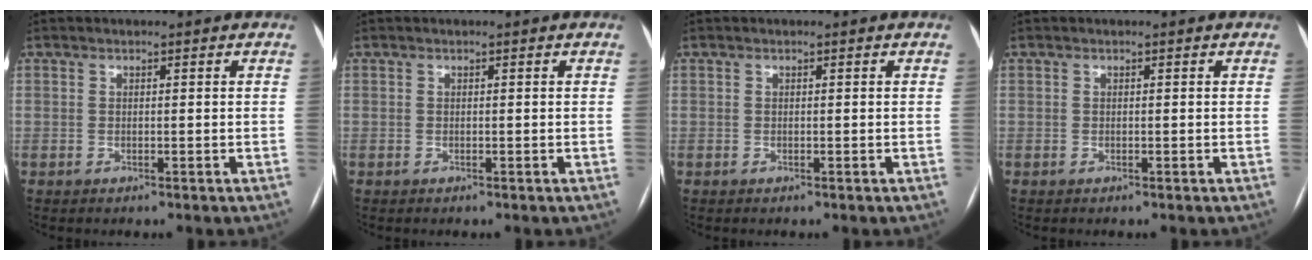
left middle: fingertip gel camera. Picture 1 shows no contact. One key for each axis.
{"total": 0.0}
{"total": 0.0}
{"total": 0.0}